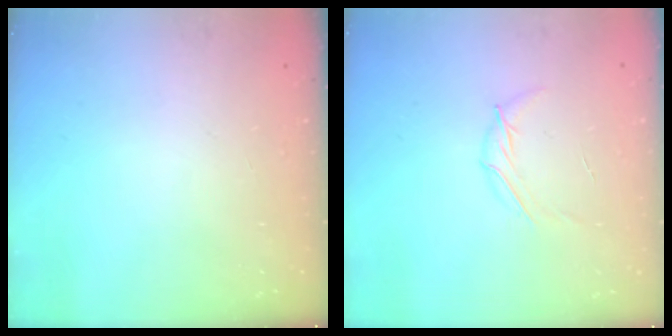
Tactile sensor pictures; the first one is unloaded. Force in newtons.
{"total": 5.7, "press": 5.6, "slide": 0.7}